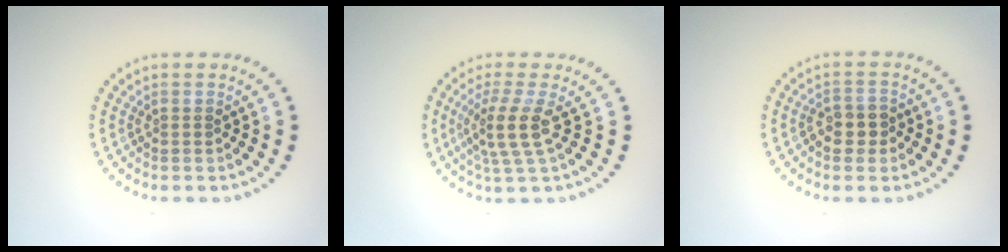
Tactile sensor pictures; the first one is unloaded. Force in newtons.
{"total": 3.5, "press": 2.7, "slide": 2.3}
{"total": 2.5, "press": 2.4, "slide": 0.6}